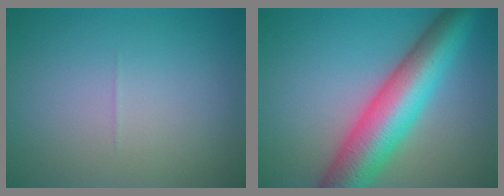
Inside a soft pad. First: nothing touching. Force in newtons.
{"total": 9.9, "press": 9.9, "slide": 0.3}